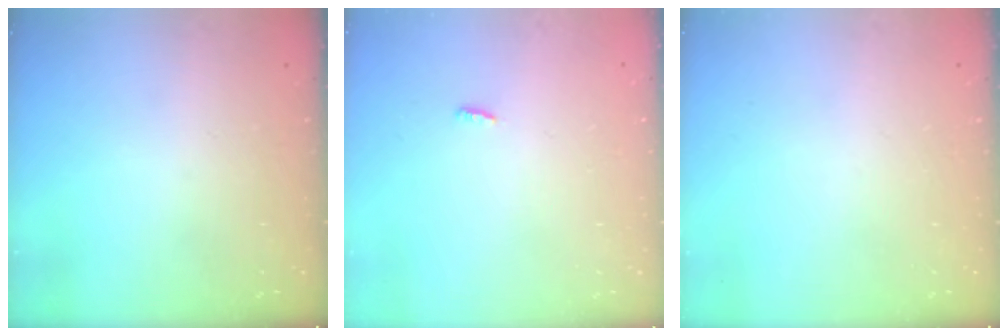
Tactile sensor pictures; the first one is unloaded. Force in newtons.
{"total": 2.8, "press": 2.7, "slide": 0.8}
{"total": 0.0}